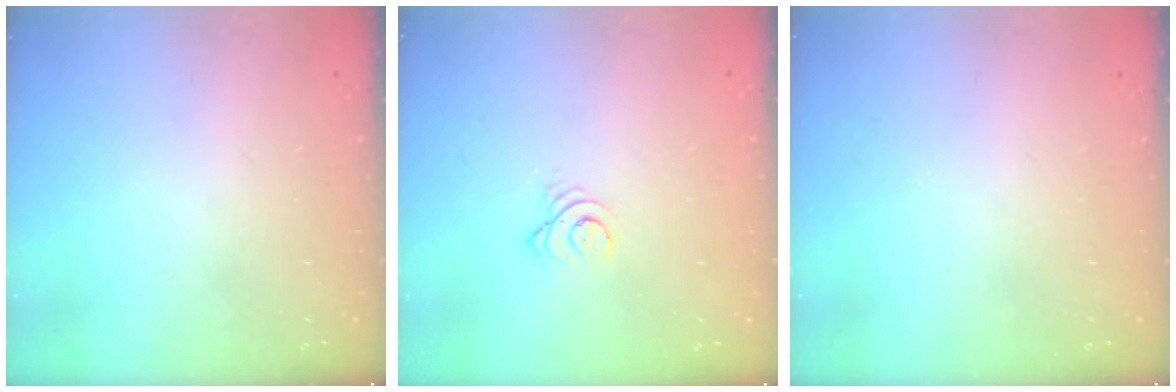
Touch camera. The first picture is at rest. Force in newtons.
{"total": 3.3, "press": 3.3, "slide": 0.4}
{"total": 0.0}